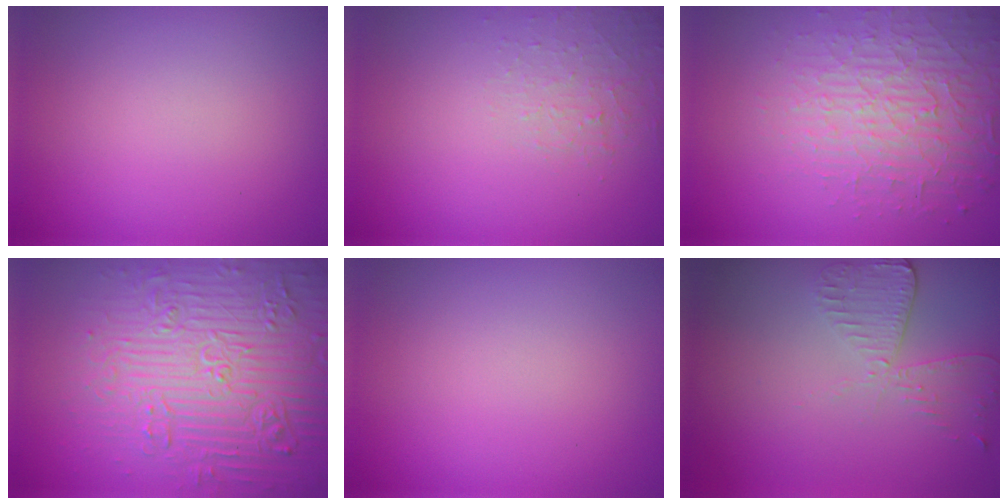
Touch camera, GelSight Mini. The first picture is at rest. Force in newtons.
{"total": 1.3, "press": 0.4, "slide": 1.2}
{"total": 4.6, "press": 4.1, "slide": 2.2}
{"total": 7.9, "press": 7.6, "slide": 2.0}
{"total": 0.0}
{"total": 2.9, "press": 2.6, "slide": 1.4}